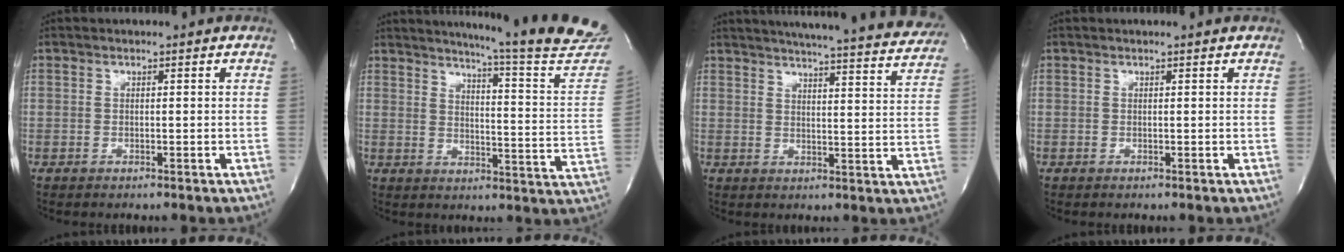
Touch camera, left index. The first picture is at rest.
{"total": 22.7, "force": [20.8, -1.1, 8.9], "torque": [-0.127, -0.116, 0.241]}
{"total": 26.7, "force": [24.6, 1.8, 10.2], "torque": [-0.153, -0.065, 0.289]}
{"total": 0.9, "force": [0.8, -0.1, 0.2], "torque": [-0.008, -0.001, 0.011]}